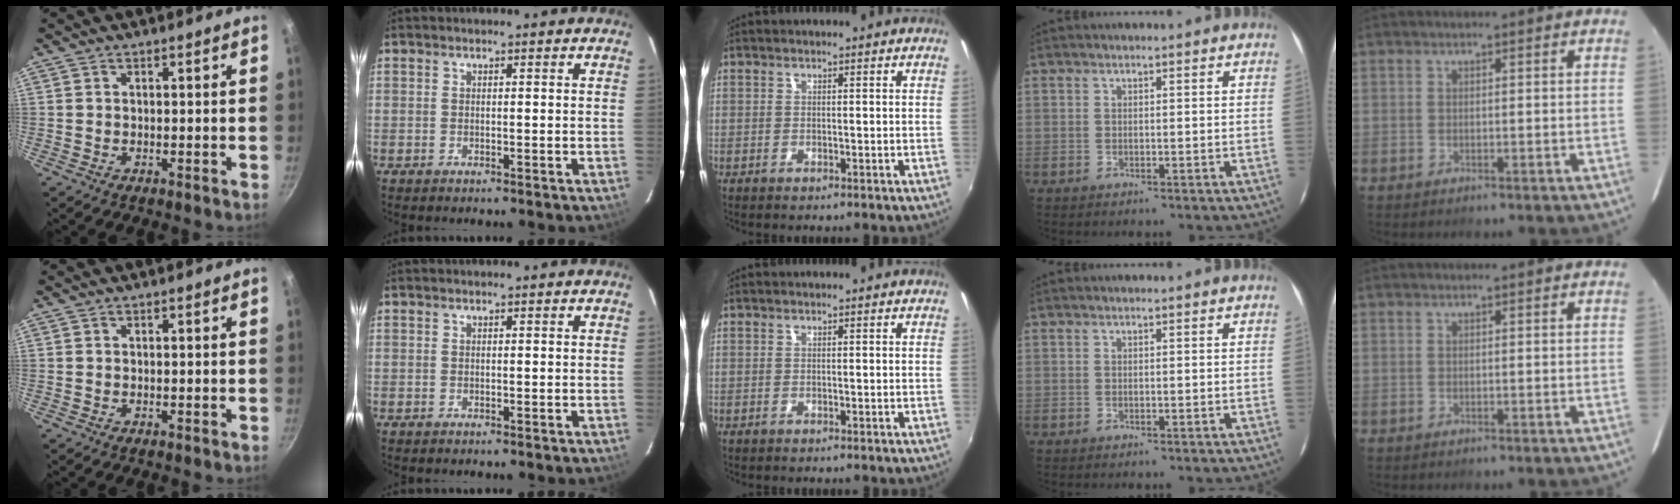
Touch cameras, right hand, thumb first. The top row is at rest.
{}